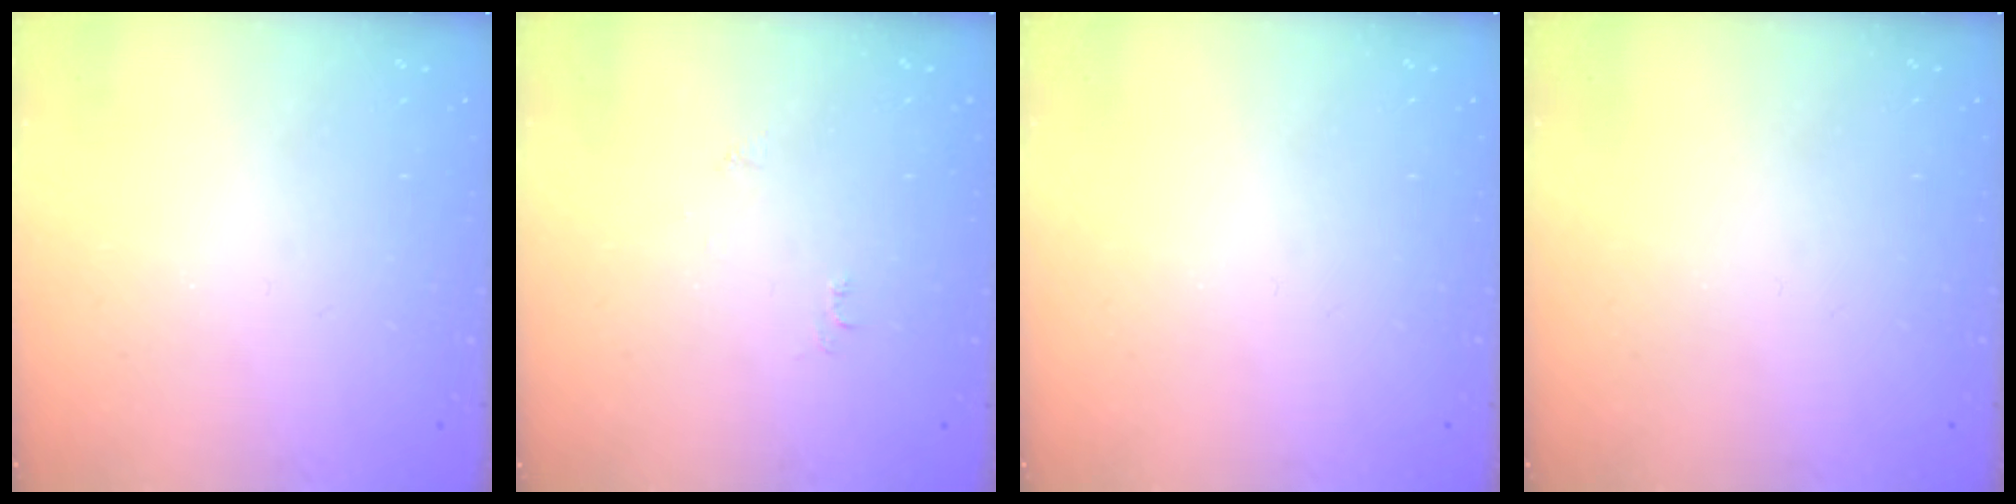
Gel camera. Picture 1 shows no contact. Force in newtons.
{"total": 4.0, "press": 4.0, "slide": 0.6}
{"total": 0.0}
{"total": 0.0}